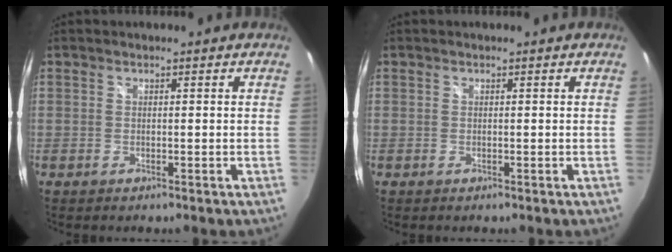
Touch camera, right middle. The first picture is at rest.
{"total": 0.0}